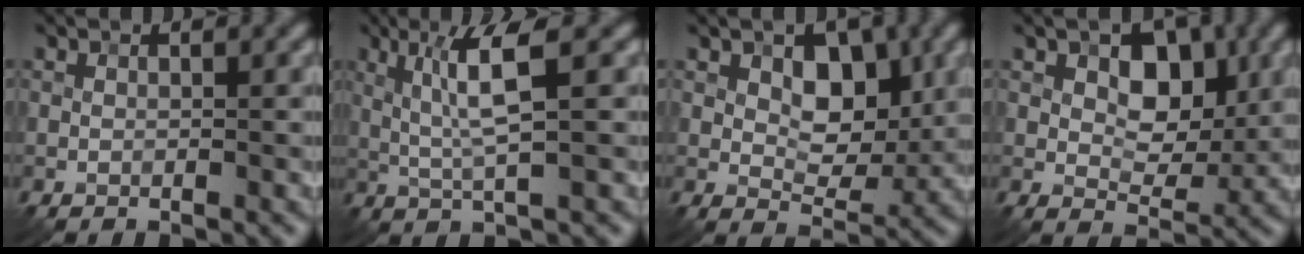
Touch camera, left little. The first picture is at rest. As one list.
[{"total": 4.4, "force": [1.1, 0.1, 4.3], "torque": [-0.092, 0.002, 0.029]}, {"total": 5.0, "force": [1.4, 3.1, 3.7], "torque": [-0.049, -0.005, 0.017]}, {"total": 5.5, "force": [1.5, 3.5, 4.0], "torque": [-0.054, -0.003, 0.017]}]